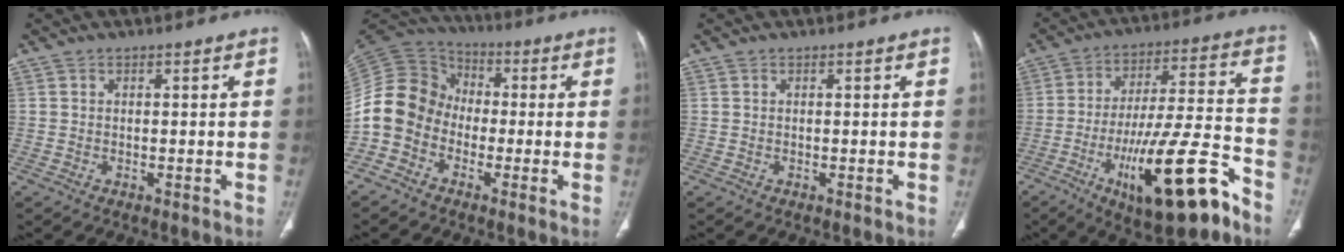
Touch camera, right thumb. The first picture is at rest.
{"total": 11.8, "force": [-3.6, 10.0, 5.3], "torque": [-0.099, 0.052, -0.084]}
{"total": 0.0}
{"total": 22.4, "force": [-11.6, 6.0, 18.2], "torque": [-0.288, 0.058, -0.179]}